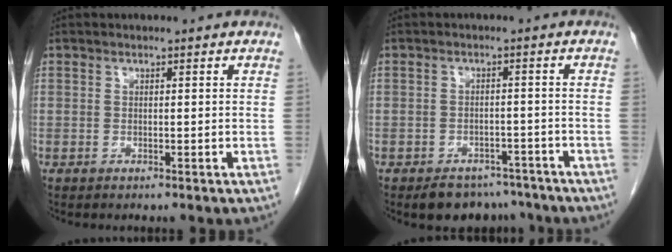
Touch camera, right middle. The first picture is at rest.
{"total": 6.1, "force": [-5.1, 3.2, 0.8], "torque": [0.007, 0.007, -0.070]}